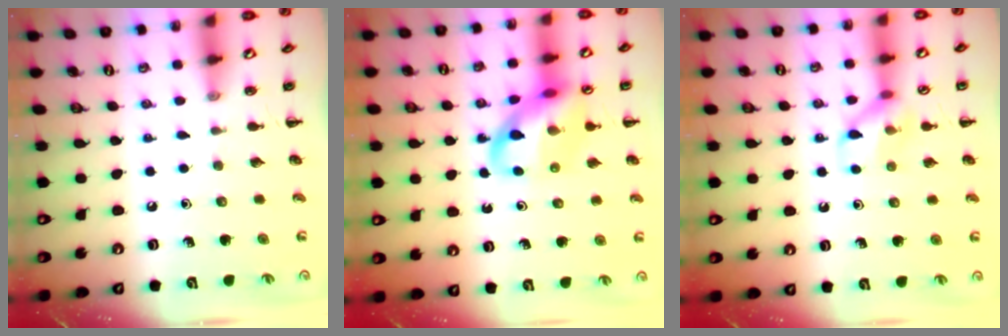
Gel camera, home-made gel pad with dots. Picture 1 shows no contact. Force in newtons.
{"total": 13.5, "press": 13.3, "slide": 2.6}
{"total": 9.1, "press": 9.1, "slide": 1.1}